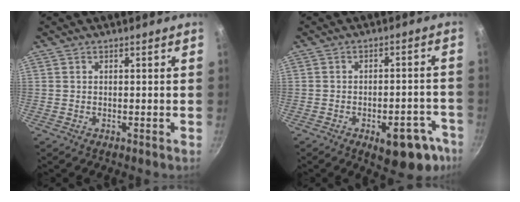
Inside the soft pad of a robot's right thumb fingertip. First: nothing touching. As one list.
[{"total": 12.3, "force": [-6.5, 5.8, 8.7], "torque": [-0.053, 0.039, -0.075]}]